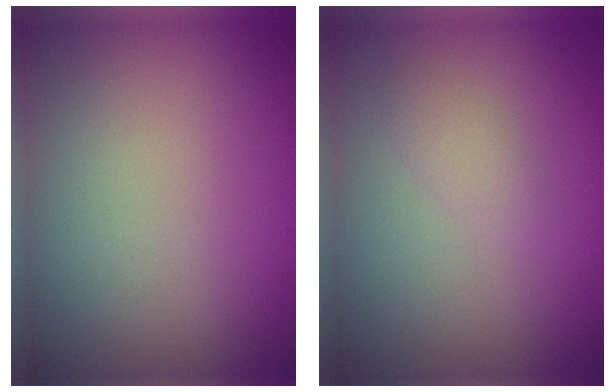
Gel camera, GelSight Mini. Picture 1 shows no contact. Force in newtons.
{"total": 1.3, "press": 1.3, "slide": 0.1}